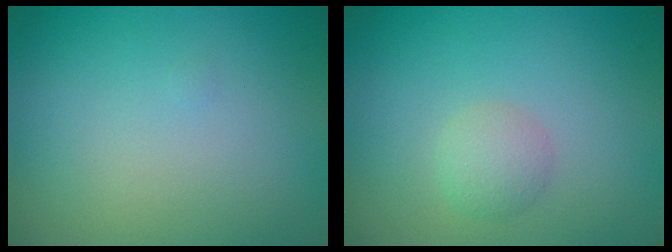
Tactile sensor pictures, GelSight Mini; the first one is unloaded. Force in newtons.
{"total": 1.8, "press": 1.8, "slide": 0.1}